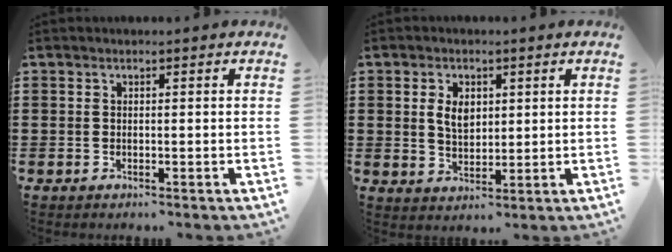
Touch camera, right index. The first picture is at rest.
{"total": 4.0, "force": [1.1, 2.5, 2.9], "torque": [-0.056, 0.007, 0.017]}